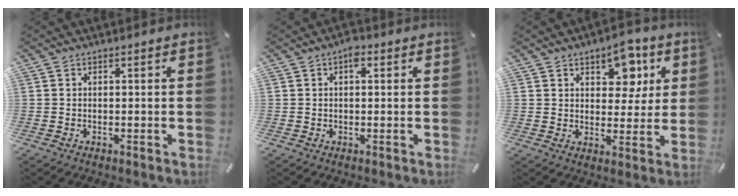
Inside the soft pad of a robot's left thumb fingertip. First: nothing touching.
{"total": 2.4, "force": [0.6, 1.4, 1.9], "torque": [-0.024, 0.002, 0.005]}
{"total": 9.3, "force": [4.9, 6.3, 4.8], "torque": [-0.051, -0.019, 0.081]}